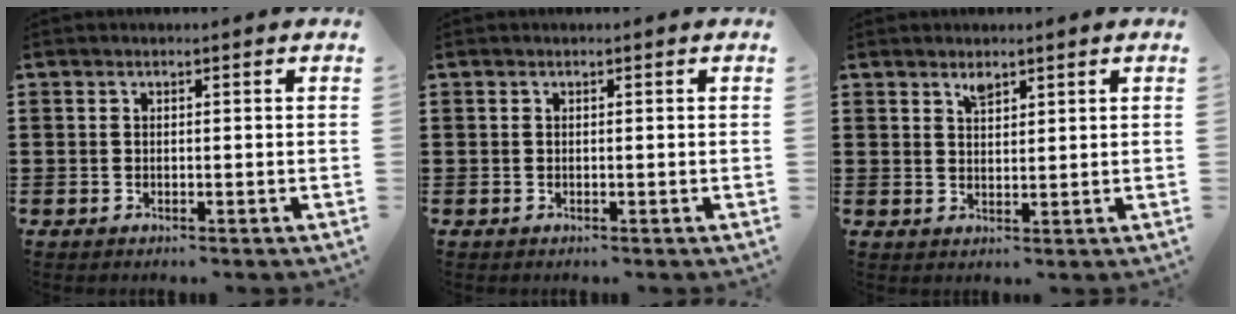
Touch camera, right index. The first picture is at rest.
{"total": 0.0}
{"total": 1.8, "force": [1.5, 0.6, 0.7], "torque": [-0.017, 0.003, 0.028]}